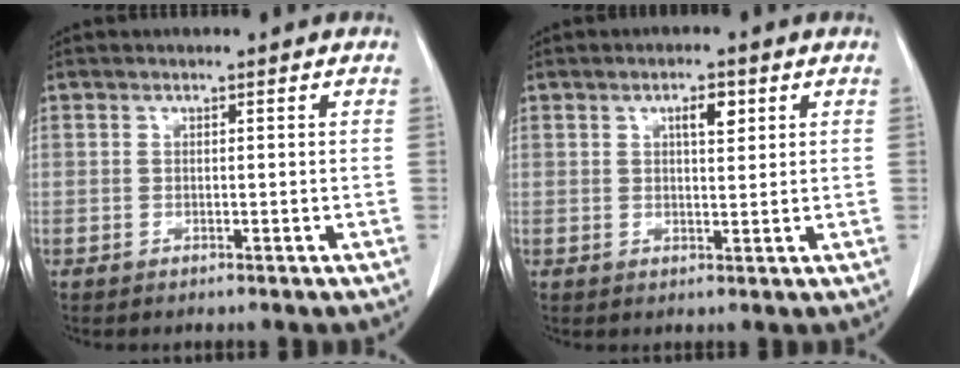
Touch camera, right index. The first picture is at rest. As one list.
[{"total": 3.2, "force": [1.4, 1.0, 2.6], "torque": [-0.044, 0.000, 0.022]}]